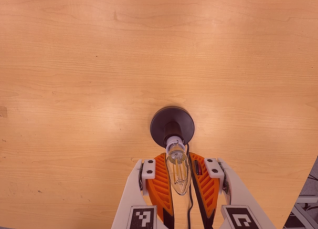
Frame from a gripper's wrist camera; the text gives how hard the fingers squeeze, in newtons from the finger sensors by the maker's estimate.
{"total": 11.9, "left": 12.1, "right": 11.7}